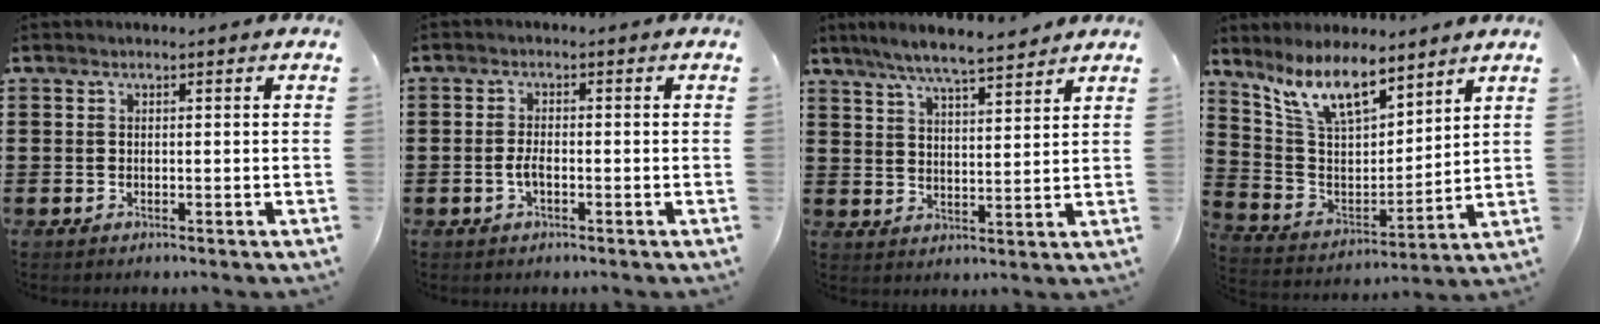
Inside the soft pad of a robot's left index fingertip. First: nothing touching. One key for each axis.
{"total": 2.3, "fx": -0.7, "fy": 0.8, "fz": 2.0, "tx": -0.054, "ty": -0.003, "tz": -0.019}
{"total": 6.3, "fx": 5.7, "fy": 0.2, "fz": 2.6, "tx": -0.070, "ty": -0.019, "tz": 0.102}
{"total": 10.1, "fx": 8.0, "fy": 2.9, "fz": 5.5, "tx": -0.133, "ty": -0.030, "tz": 0.149}